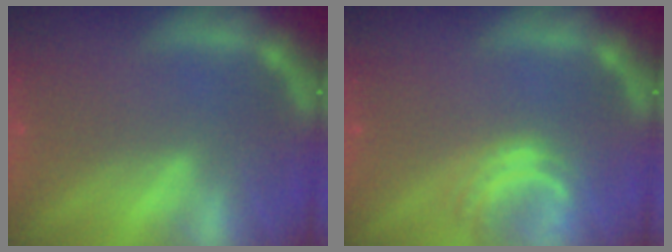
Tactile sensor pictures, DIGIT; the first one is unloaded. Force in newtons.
{"total": 3.0}